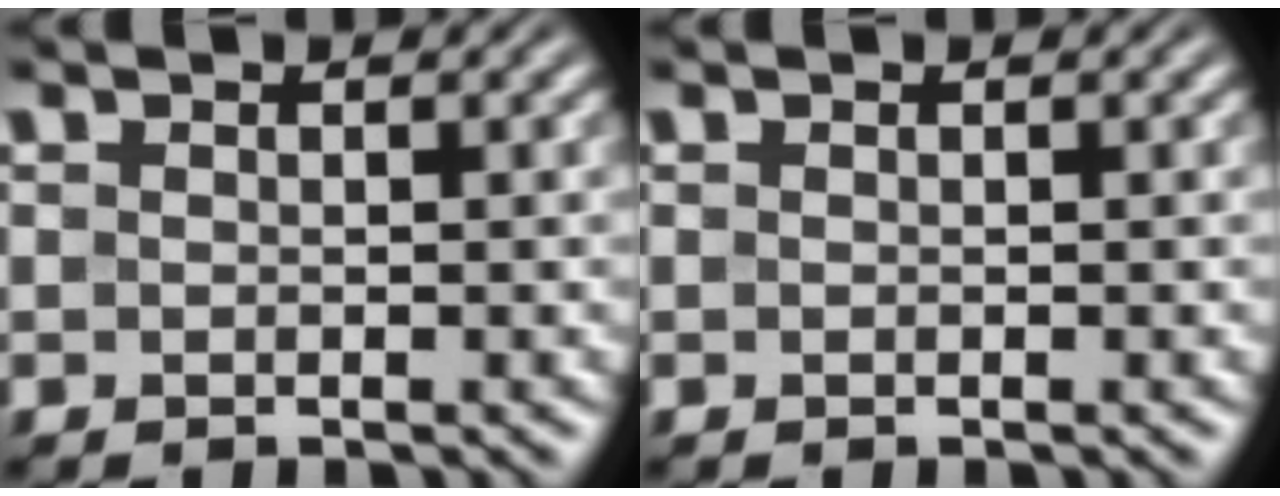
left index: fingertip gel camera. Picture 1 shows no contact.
{"total": 0.0}